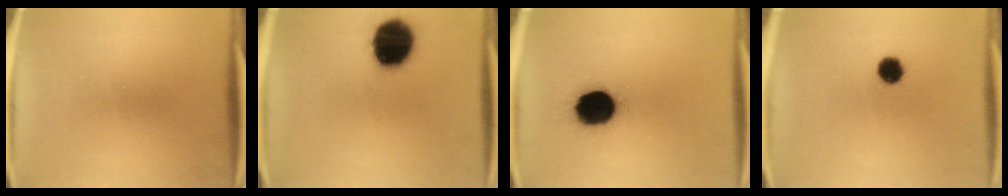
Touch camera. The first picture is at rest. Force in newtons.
{"total": 18.1}
{"total": 15.9}
{"total": 5.1}